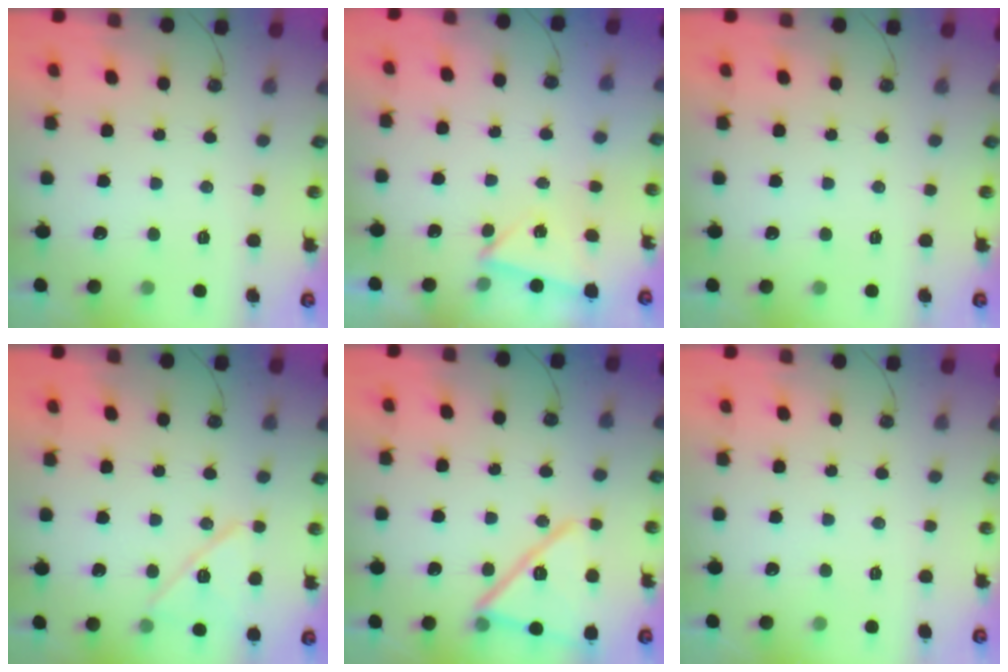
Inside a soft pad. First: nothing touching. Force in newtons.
{"total": 2.0, "press": 1.9, "slide": 0.7}
{"total": 0.0}
{"total": 12.7, "press": 12.7, "slide": 0.7}
{"total": 16.1, "press": 14.2, "slide": 7.6}
{"total": 0.0}